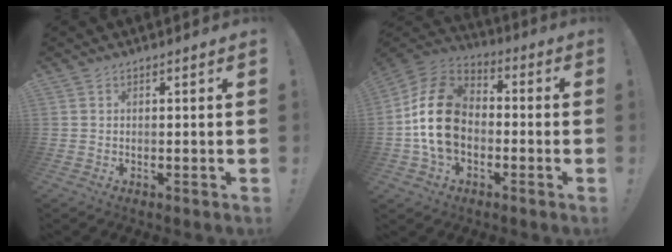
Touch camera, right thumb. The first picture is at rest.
{"total": 18.7, "force": [-1.0, 13.8, 12.6], "torque": [-0.224, 0.029, -0.008]}